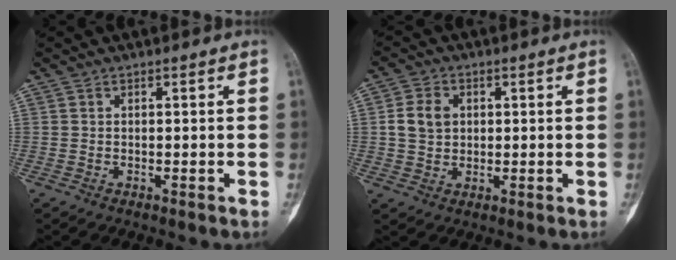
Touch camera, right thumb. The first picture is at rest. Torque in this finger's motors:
{"motor_torque": [-0.04, 0.29, 0.23, -0.27, 0.18]}